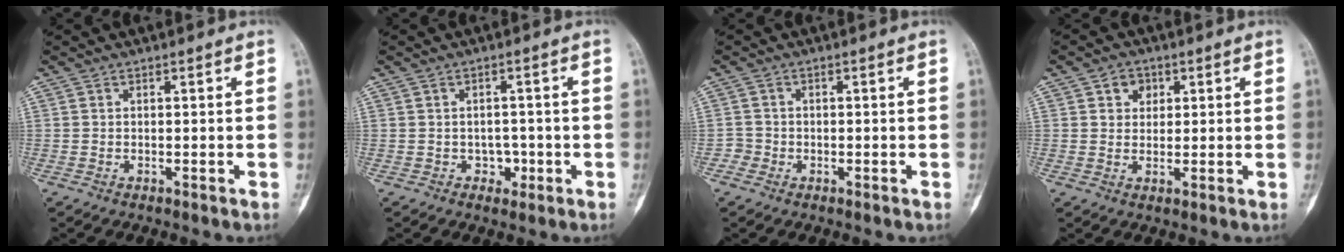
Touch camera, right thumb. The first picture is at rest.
{"total": 6.5, "force": [-1.8, 5.4, 3.0], "torque": [0.001, 0.025, -0.019]}
{"total": 1.6, "force": [-0.7, 1.4, -0.2], "torque": [0.017, 0.008, -0.020]}
{"total": 4.0, "force": [1.6, 3.3, 1.6], "torque": [-0.003, -0.004, 0.023]}